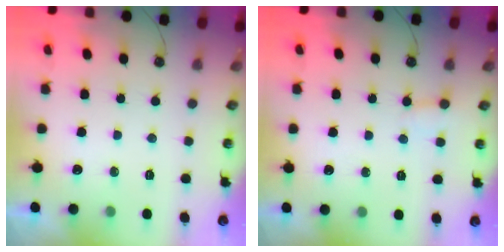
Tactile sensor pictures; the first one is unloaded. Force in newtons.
{"total": 3.4, "press": 3.4, "slide": 0.2}